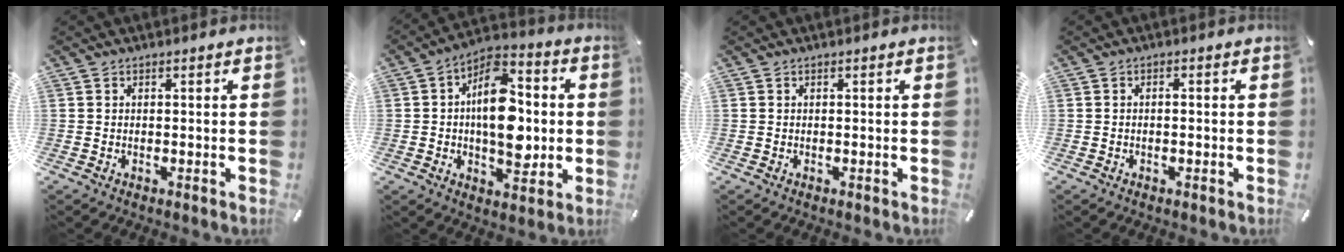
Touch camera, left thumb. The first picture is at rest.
{"total": 16.0, "force": [0.0, 9.8, 12.7], "torque": [-0.190, -0.005, 0.004]}
{"total": 0.0}
{"total": 1.0, "force": [-0.4, 0.4, 0.9], "torque": [-0.017, 0.002, -0.008]}